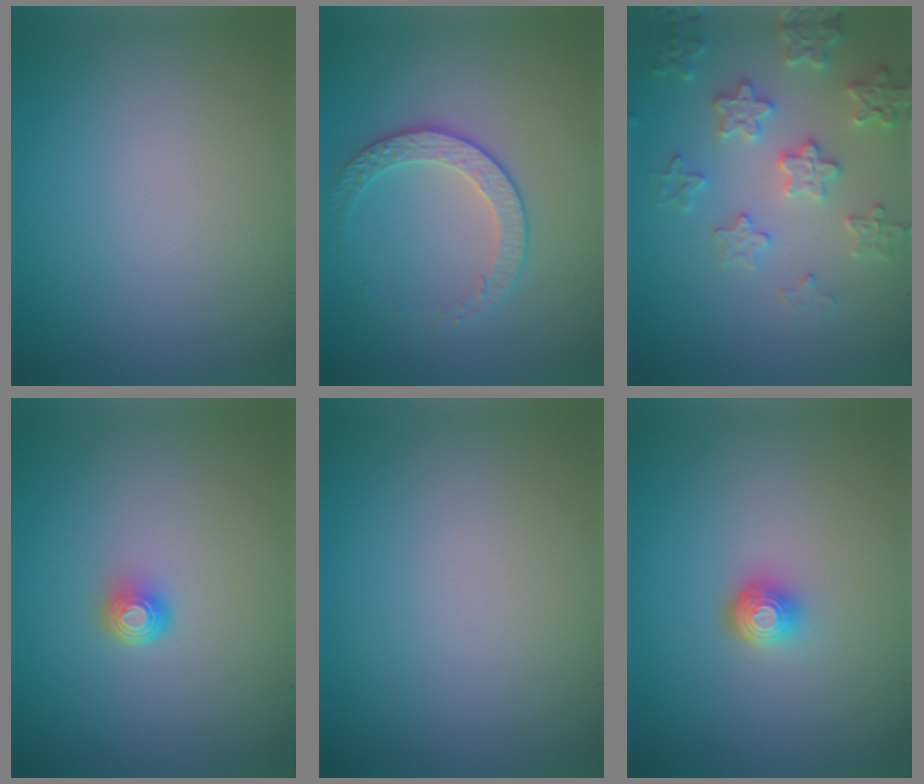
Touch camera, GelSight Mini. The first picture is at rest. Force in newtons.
{"total": 2.4, "press": 1.9, "slide": 1.5}
{"total": 3.8, "press": 3.7, "slide": 0.7}
{"total": 1.6, "press": 1.1, "slide": 1.1}
{"total": 0.0}
{"total": 2.0, "press": 1.4, "slide": 1.4}